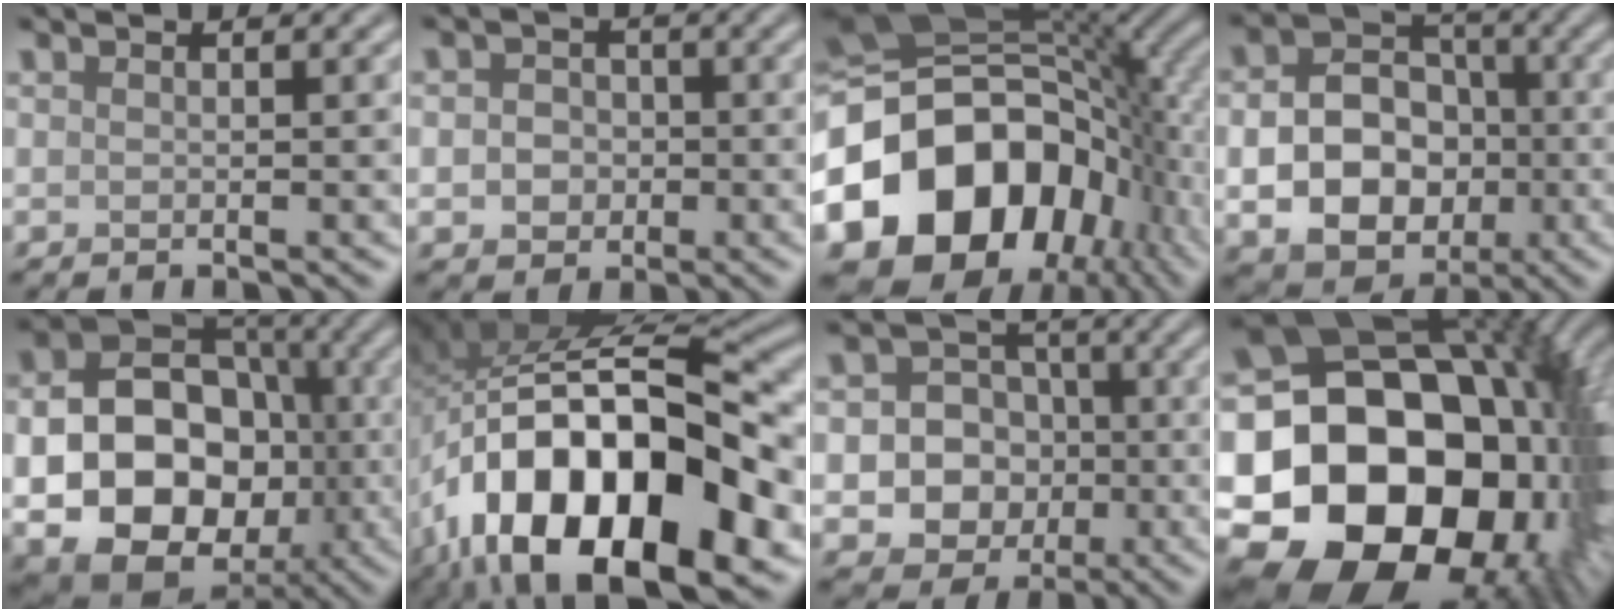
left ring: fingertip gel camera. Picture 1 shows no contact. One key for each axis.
{"total": 3.2, "fx": -0.3, "fy": 2.8, "fz": 1.5, "tx": -0.003, "ty": 0.004, "tz": -0.022}
{"total": 19.2, "fx": -5.1, "fy": 13.7, "fz": 12.4, "tx": -0.237, "ty": -0.005, "tz": -0.095}
{"total": 10.5, "fx": -1.9, "fy": 8.4, "fz": 6.0, "tx": -0.083, "ty": -0.027, "tz": -0.043}
{"total": 17.4, "fx": -3.0, "fy": 14.1, "fz": 9.6, "tx": -0.154, "ty": -0.032, "tz": -0.058}
{"total": 18.4, "fx": -7.3, "fy": 9.2, "fz": 14.2, "tx": -0.239, "ty": 0.007, "tz": -0.115}
{"total": 10.2, "fx": -2.0, "fy": 9.3, "fz": 3.6, "tx": -0.064, "ty": 0.000, "tz": -0.052}
{"total": 22.6, "fx": -4.4, "fy": 16.7, "fz": 14.5, "tx": -0.253, "ty": -0.035, "tz": -0.068}